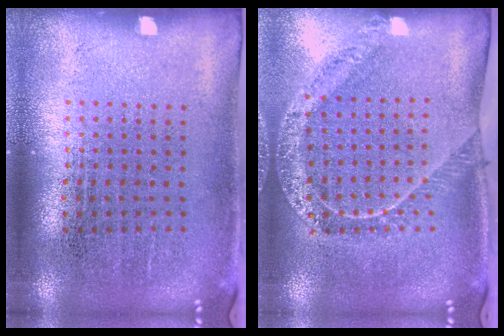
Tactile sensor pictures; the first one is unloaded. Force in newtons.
{"total": 1.4, "press": 1.4, "slide": 0.0}